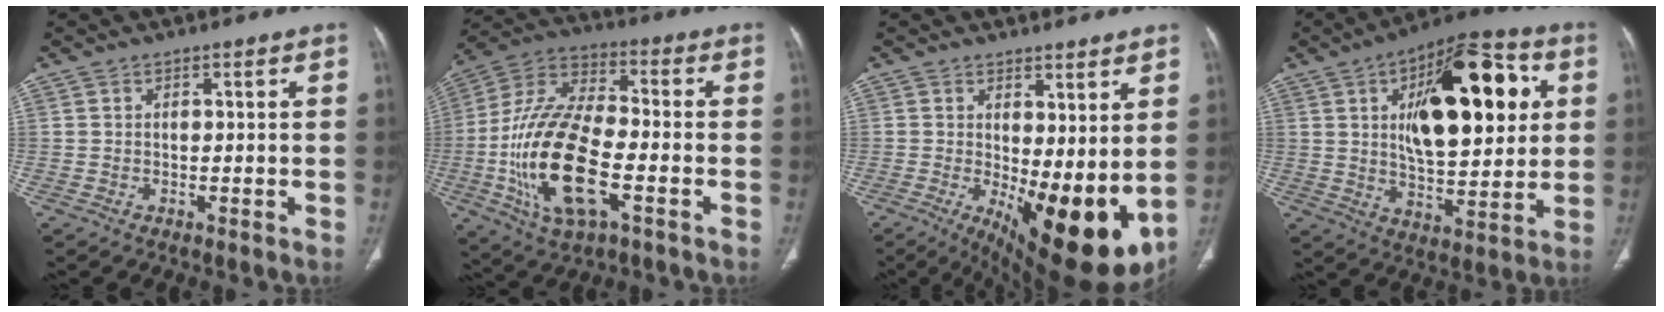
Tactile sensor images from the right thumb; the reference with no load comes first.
{"total": 21.2, "force": [-5.3, 9.2, 18.3], "torque": [-0.369, 0.018, -0.093]}
{"total": 16.4, "force": [-0.8, 6.5, 15.1], "torque": [-0.220, -0.036, 0.011]}
{"total": 23.9, "force": [5.9, 10.8, 20.5], "torque": [-0.269, -0.003, 0.086]}